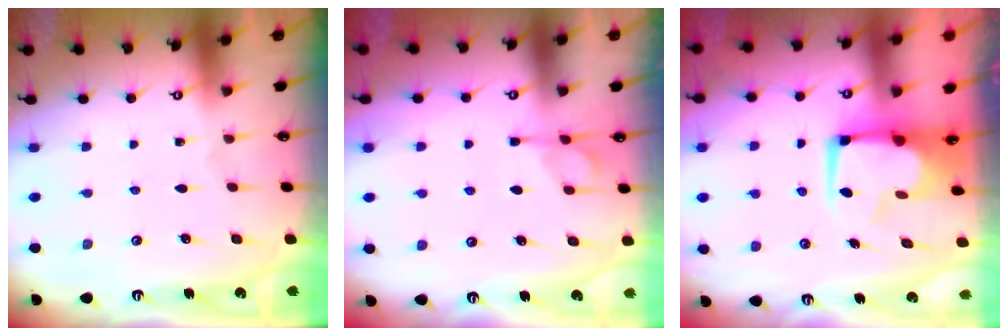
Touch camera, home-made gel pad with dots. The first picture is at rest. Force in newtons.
{"total": 1.1, "press": 0.0, "slide": 1.0}
{"total": 6.1, "press": 5.9, "slide": 1.3}